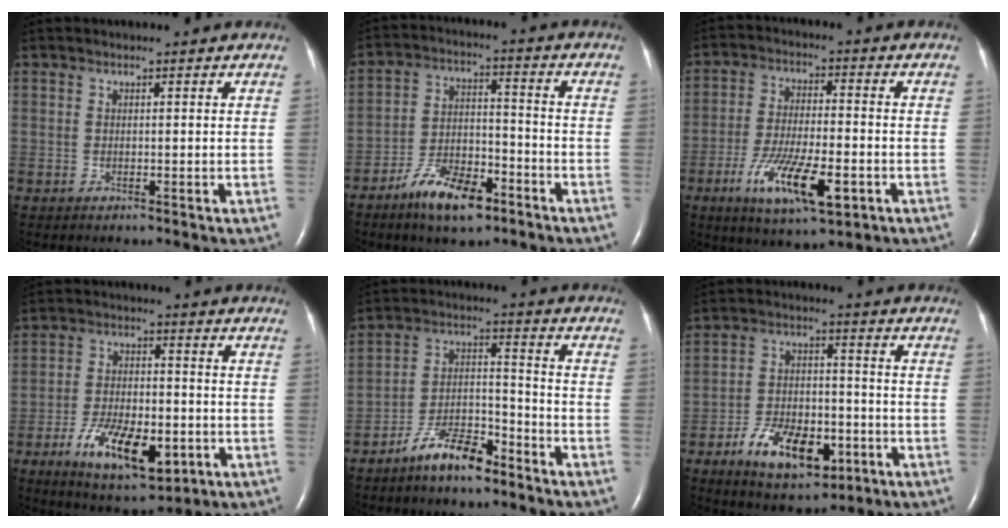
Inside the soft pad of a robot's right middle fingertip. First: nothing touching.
{"total": 10.3, "force": [-6.7, 3.7, 6.8], "torque": [-0.129, 0.000, -0.119]}
{"total": 12.1, "force": [-5.1, 3.1, 10.6], "torque": [-0.193, -0.017, -0.083]}
{"total": 12.6, "force": [-5.0, 5.2, 10.3], "torque": [-0.181, -0.008, -0.076]}
{"total": 8.8, "force": [-6.8, 2.5, 5.1], "torque": [-0.100, 0.002, -0.126]}
{"total": 12.0, "force": [-5.7, 5.9, 8.7], "torque": [-0.152, 0.004, -0.087]}